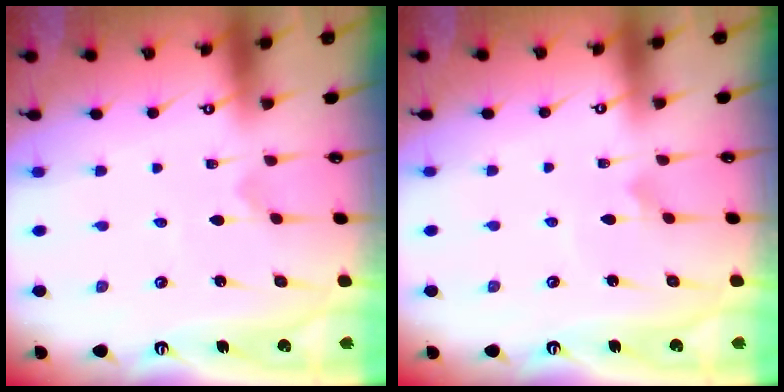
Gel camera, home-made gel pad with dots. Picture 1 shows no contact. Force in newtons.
{"total": 2.4, "press": 2.4, "slide": 0.1}